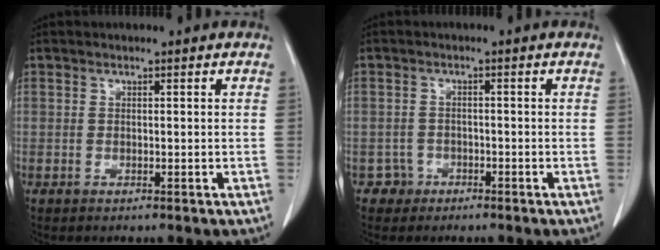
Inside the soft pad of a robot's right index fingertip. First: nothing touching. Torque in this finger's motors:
{"motor_torque": [-0.16, -0.07, -0.56, -0.15]}